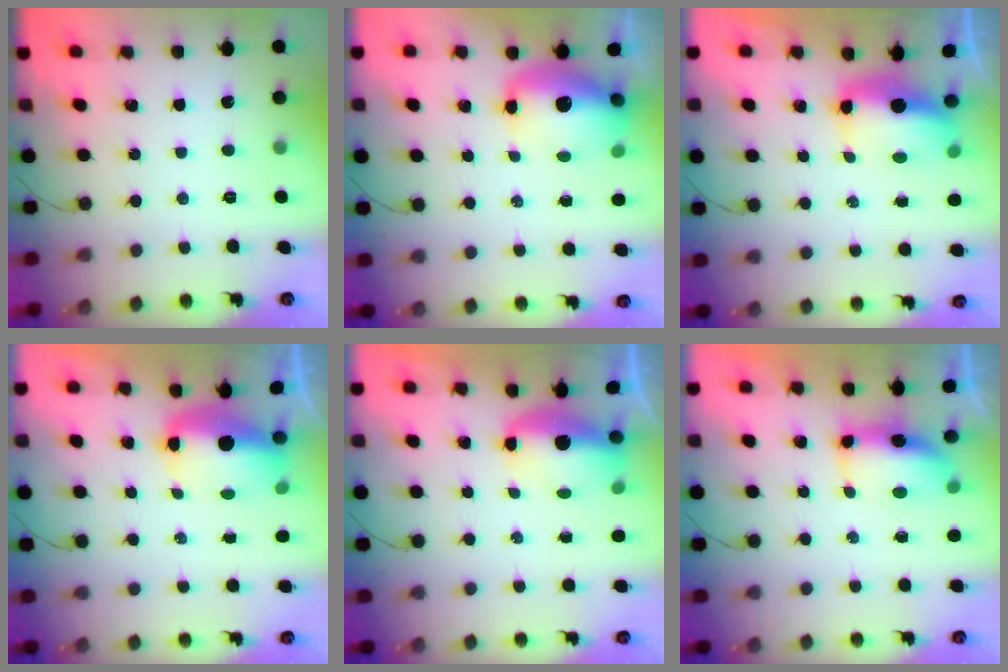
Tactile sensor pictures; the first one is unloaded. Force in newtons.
{"total": 14.1, "press": 13.8, "slide": 3.3}
{"total": 8.6, "press": 8.4, "slide": 1.8}
{"total": 8.6, "press": 8.4, "slide": 1.6}
{"total": 9.0, "press": 7.7, "slide": 4.7}
{"total": 7.0, "press": 6.9, "slide": 0.6}